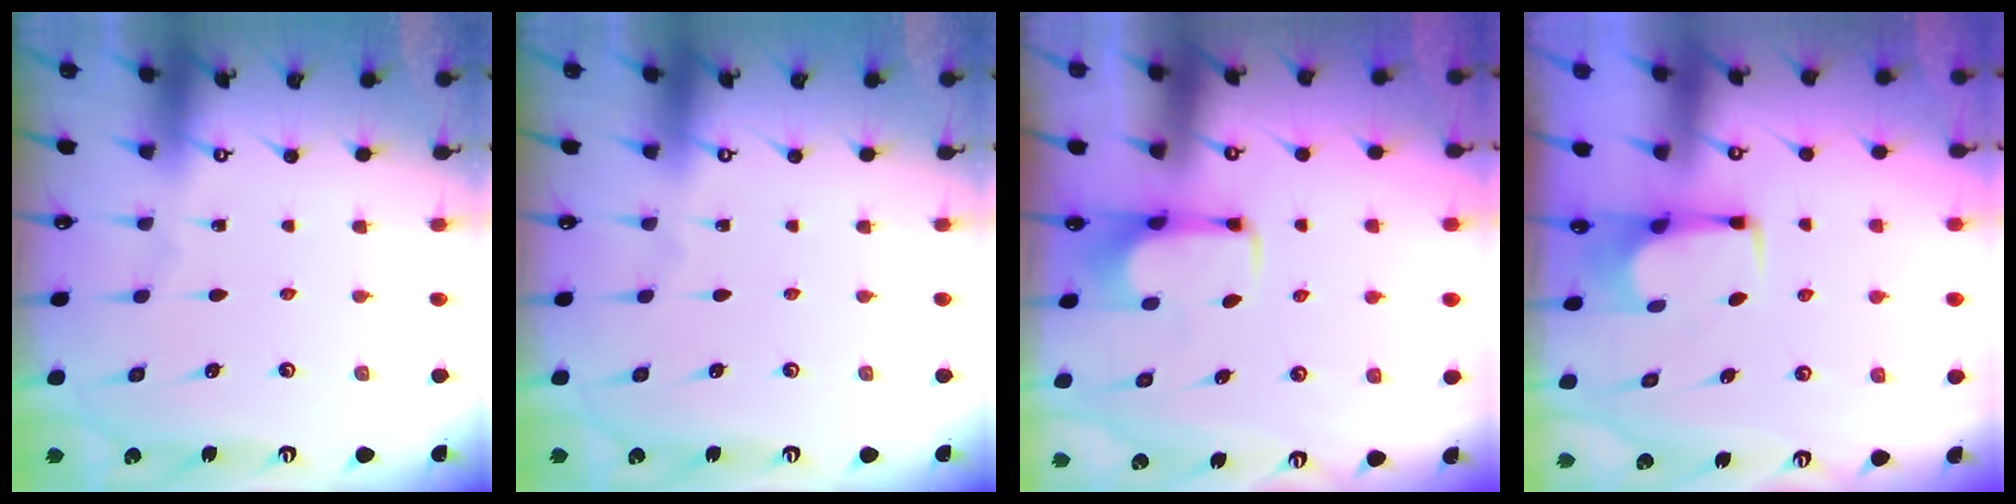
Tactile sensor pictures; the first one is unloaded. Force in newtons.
{"total": 0.0}
{"total": 2.0, "press": 1.9, "slide": 0.4}
{"total": 2.7, "press": 2.7, "slide": 0.4}